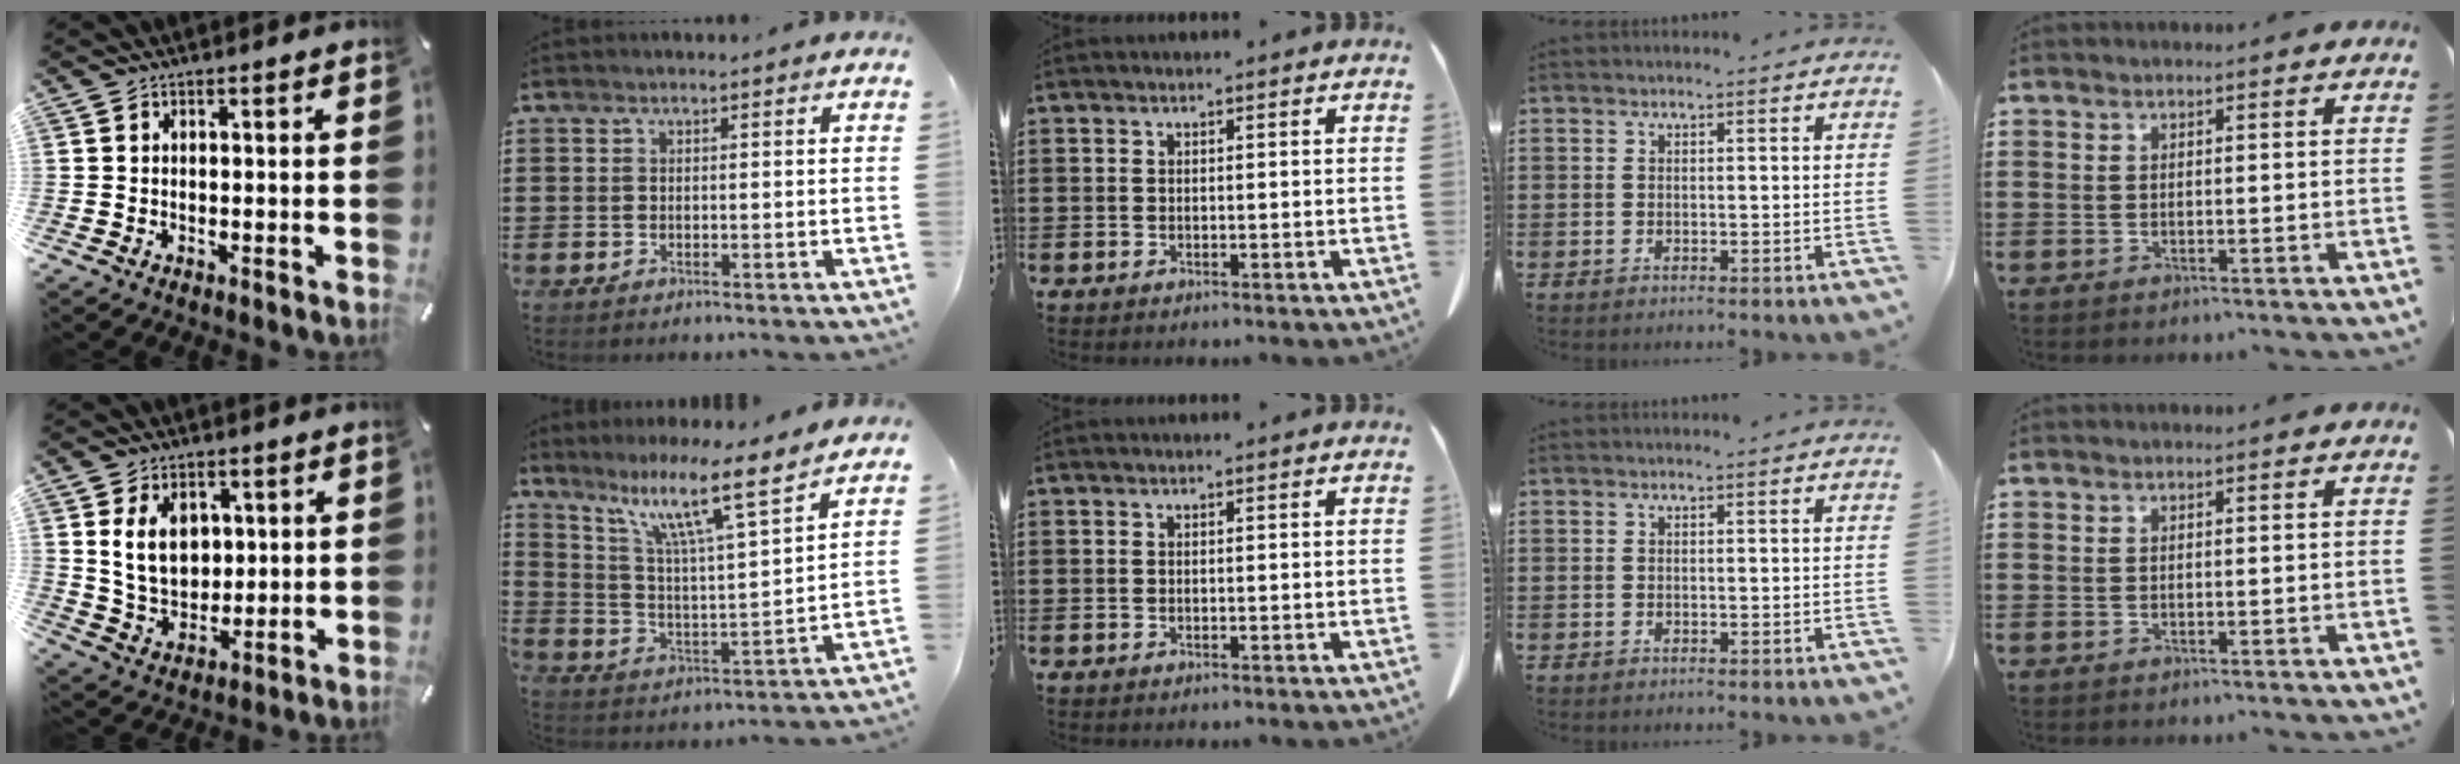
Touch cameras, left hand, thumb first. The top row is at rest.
{"thumb": {"total": 10.0, "force": [2.7, 7.8, 5.6], "torque": [-0.110, 0.000, 0.048]}, "index": {"total": 11.1, "force": [8.1, 0.7, 7.6], "torque": [-0.156, -0.047, 0.129]}}